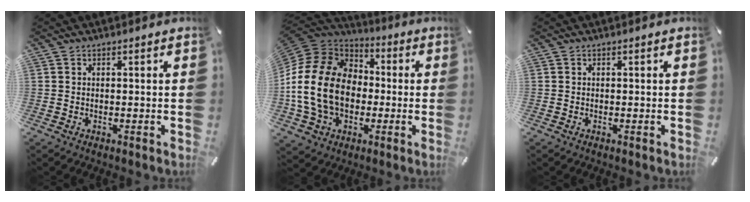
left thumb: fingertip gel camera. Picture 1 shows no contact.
{"total": 20.2, "force": [-3.1, 16.0, 12.1], "torque": [-0.277, 0.021, -0.057]}
{"total": 0.0}